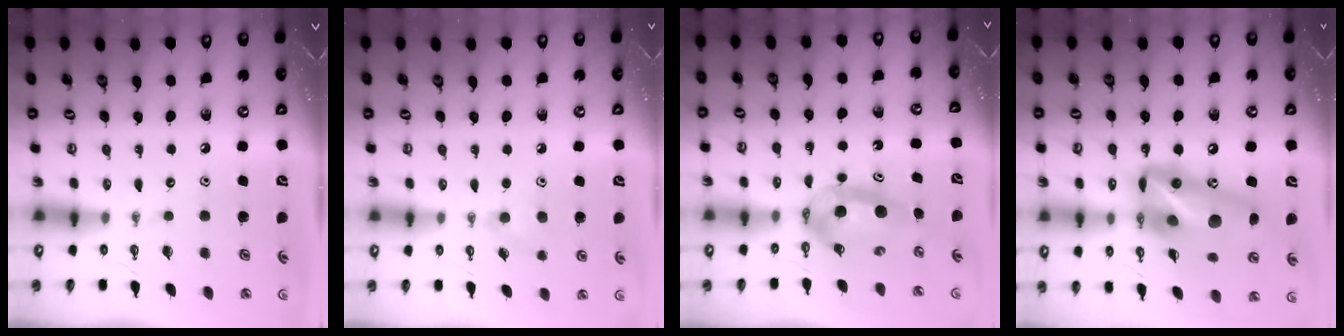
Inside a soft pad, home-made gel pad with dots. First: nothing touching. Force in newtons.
{"total": 5.8, "press": 5.4, "slide": 2.3}
{"total": 6.3, "press": 5.8, "slide": 2.3}
{"total": 18.0, "press": 17.8, "slide": 2.9}